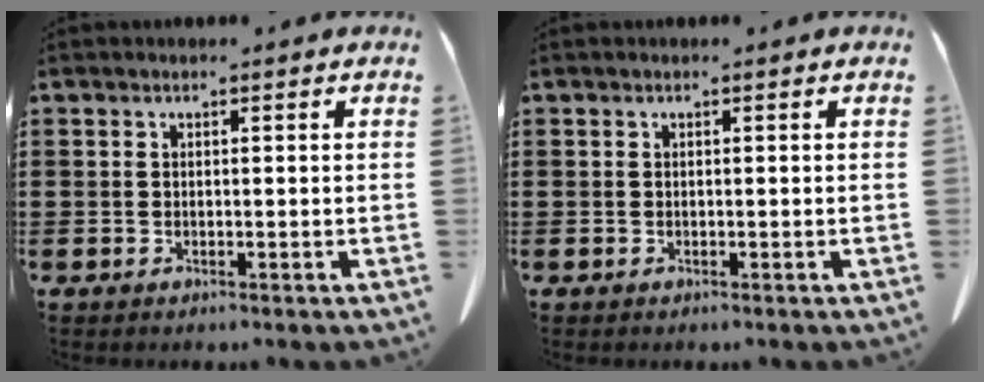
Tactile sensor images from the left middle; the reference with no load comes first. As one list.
[{"total": 0.0}]